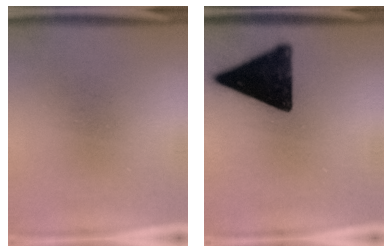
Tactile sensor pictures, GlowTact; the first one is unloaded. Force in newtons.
{"total": 16.3}